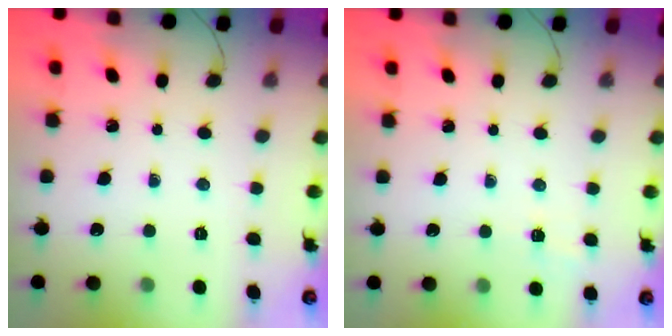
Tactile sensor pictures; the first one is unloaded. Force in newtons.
{"total": 1.5, "press": 0.2, "slide": 1.5}